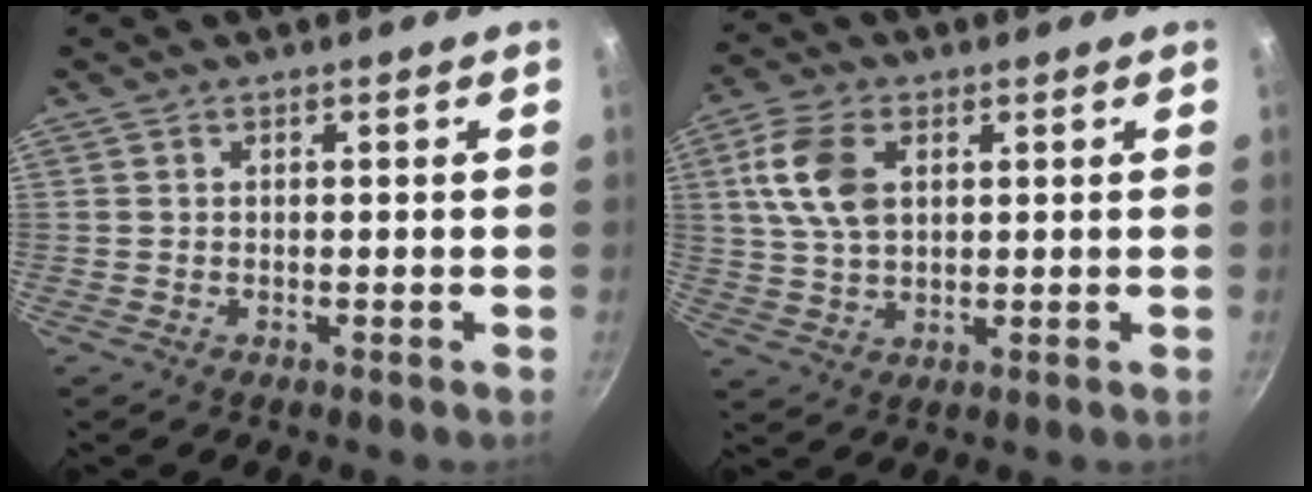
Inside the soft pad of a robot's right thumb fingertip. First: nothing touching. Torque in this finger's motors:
{"motor_torque": [-0.44, 2.01, 0.18, 0.36, 0.11]}